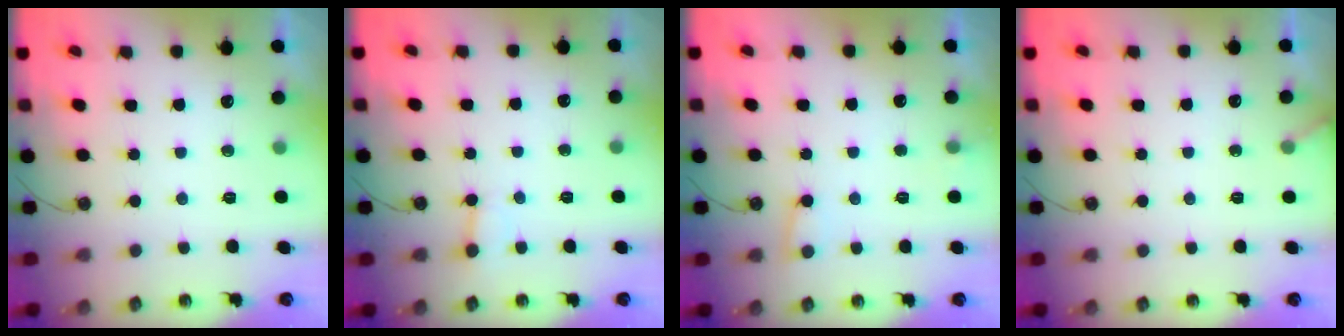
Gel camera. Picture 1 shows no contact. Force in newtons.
{"total": 2.1, "press": 2.1, "slide": 0.1}
{"total": 6.5, "press": 6.5, "slide": 0.5}
{"total": 2.4, "press": 2.4, "slide": 0.2}